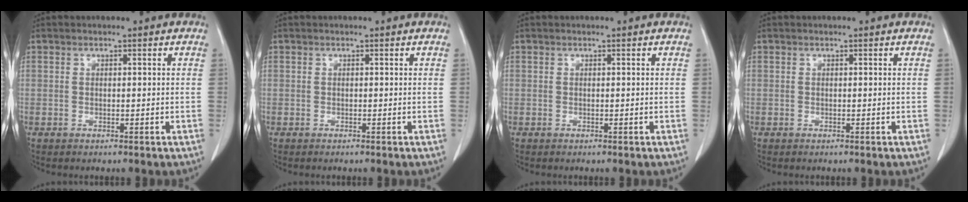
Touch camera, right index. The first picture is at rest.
{"total": 0.0}
{"total": 0.0}
{"total": 0.0}